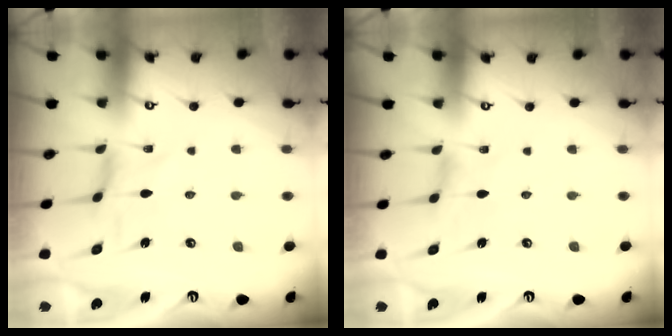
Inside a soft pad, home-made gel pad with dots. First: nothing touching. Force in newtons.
{"total": 1.3, "press": 1.3, "slide": 0.4}